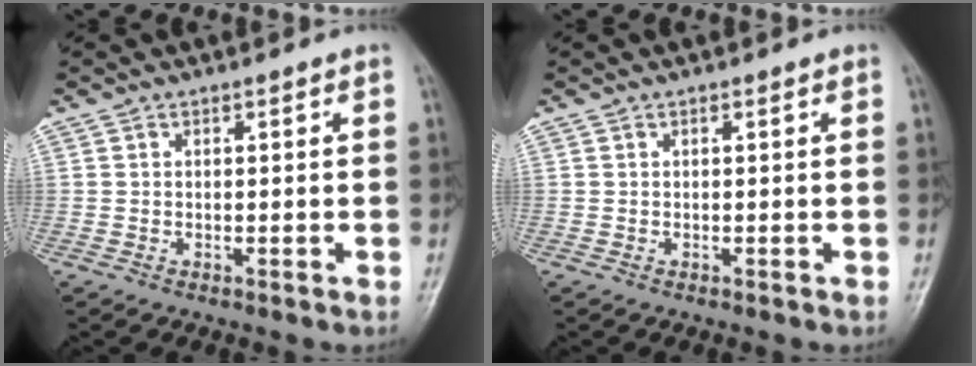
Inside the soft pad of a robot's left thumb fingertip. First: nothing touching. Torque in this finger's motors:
{"motor_torque": [0.00, 0.00, 0.00, 0.00, 0.00]}